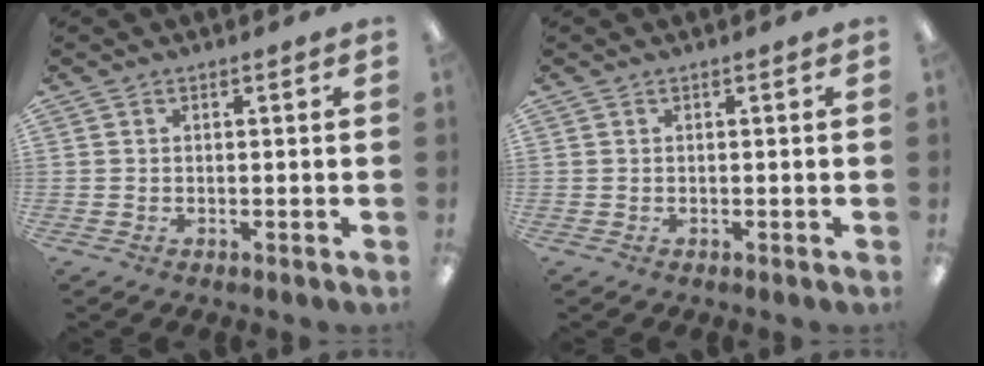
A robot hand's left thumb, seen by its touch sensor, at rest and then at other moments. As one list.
[{"total": 0.0}]